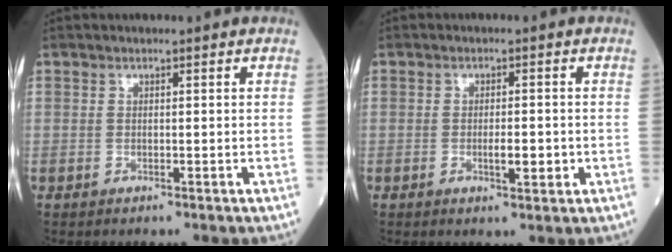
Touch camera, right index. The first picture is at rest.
{"total": 3.5, "force": [-0.8, 1.2, 3.2], "torque": [-0.058, -0.001, -0.007]}